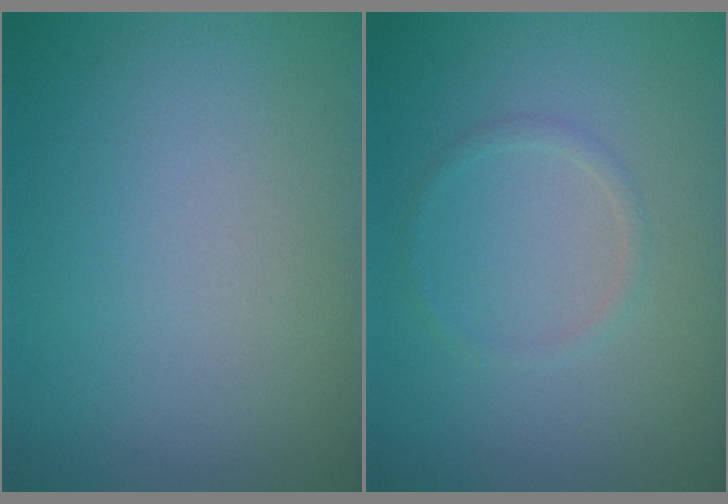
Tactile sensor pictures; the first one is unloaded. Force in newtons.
{"total": 0.9, "press": 0.9, "slide": 0.1}